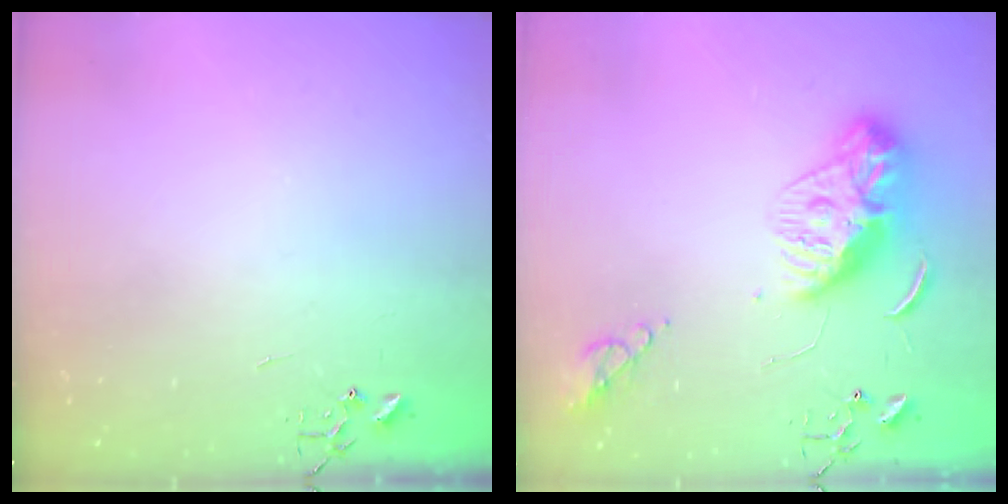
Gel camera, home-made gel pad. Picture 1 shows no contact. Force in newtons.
{"total": 11.6, "press": 11.6, "slide": 1.0}